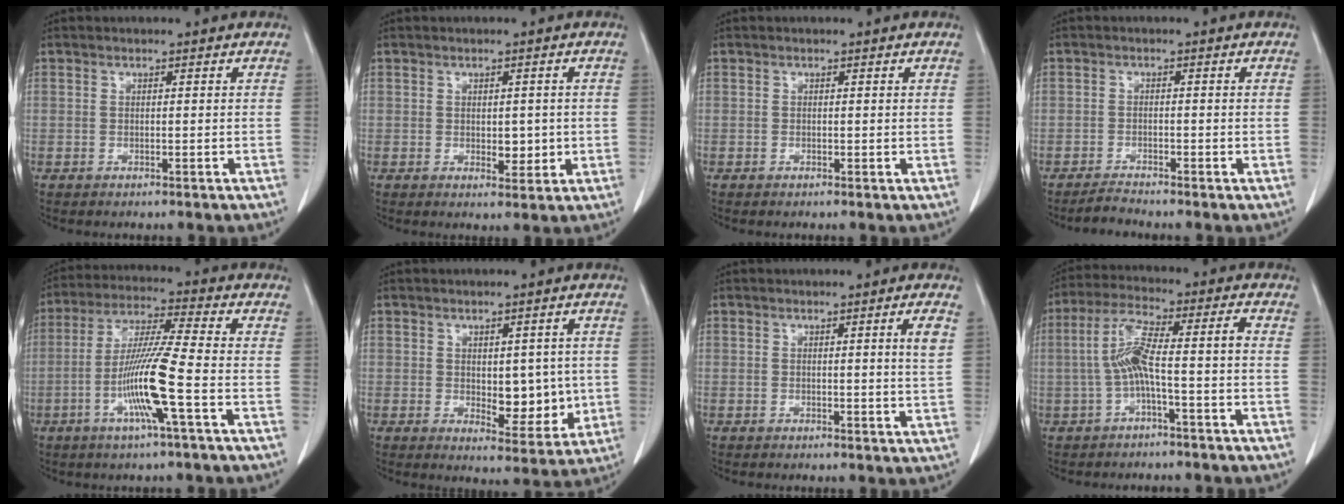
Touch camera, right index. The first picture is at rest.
{"total": 3.2, "force": [-0.2, 1.8, 2.6], "torque": [-0.029, -0.003, 0.004]}
{"total": 0.0}
{"total": 1.5, "force": [-1.5, 0.0, 0.0], "torque": [0.004, -0.007, -0.029]}
{"total": 11.5, "force": [-3.7, -0.7, 10.9], "torque": [-0.214, -0.008, -0.076]}
{"total": 7.2, "force": [-0.2, 3.6, 6.3], "torque": [-0.072, -0.004, 0.011]}
{"total": 2.7, "force": [1.0, -0.6, 2.4], "torque": [-0.032, -0.008, 0.015]}
{"total": 7.6, "force": [-1.7, 0.6, 7.4], "torque": [-0.154, 0.029, -0.030]}